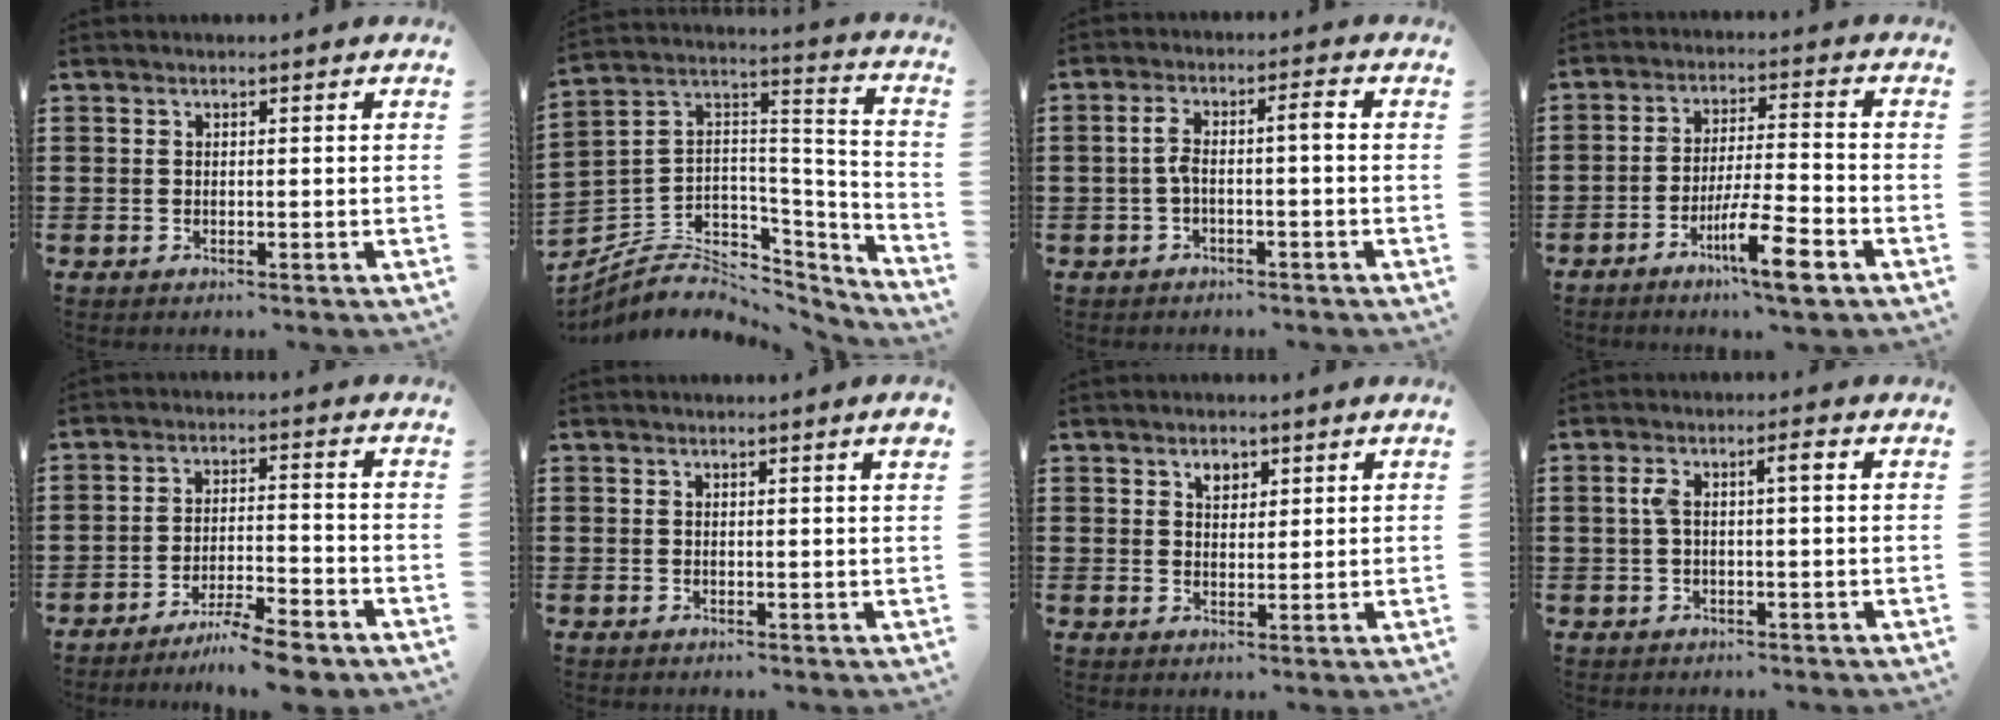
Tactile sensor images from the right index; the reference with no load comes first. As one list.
[{"total": 5.3, "force": [-2.7, 4.3, 1.6], "torque": [-0.051, -0.018, -0.049]}, {"total": 3.8, "force": [-0.7, 0.6, 3.7], "torque": [-0.075, 0.003, -0.020]}, {"total": 8.5, "force": [-4.7, 1.4, 7.0], "torque": [-0.131, 0.001, -0.084]}, {"total": 6.2, "force": [-5.6, 0.0, 2.8], "torque": [-0.055, -0.008, -0.105]}, {"total": 1.0, "force": [0.5, -0.2, 0.9], "torque": [-0.016, -0.001, 0.008]}, {"total": 2.4, "force": [1.4, 1.5, 1.2], "torque": [-0.020, 0.001, 0.025]}, {"total": 3.3, "force": [0.3, 0.6, 3.2], "torque": [-0.061, 0.006, 0.001]}]